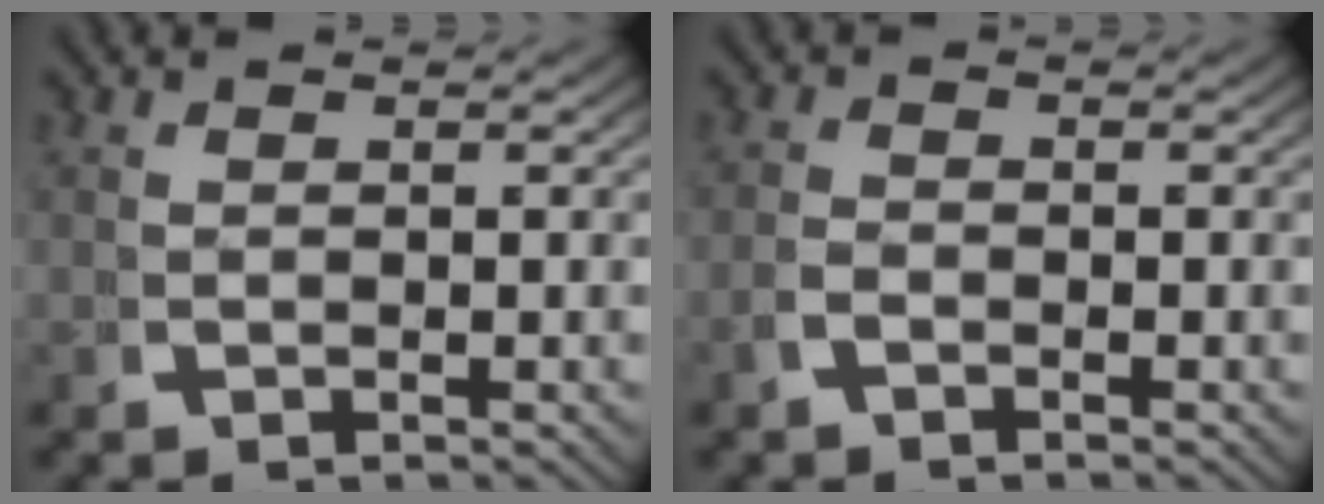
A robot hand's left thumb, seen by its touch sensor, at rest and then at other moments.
{"total": 1.3, "force": [-1.0, 0.6, 0.6], "torque": [-0.015, -0.004, -0.022]}